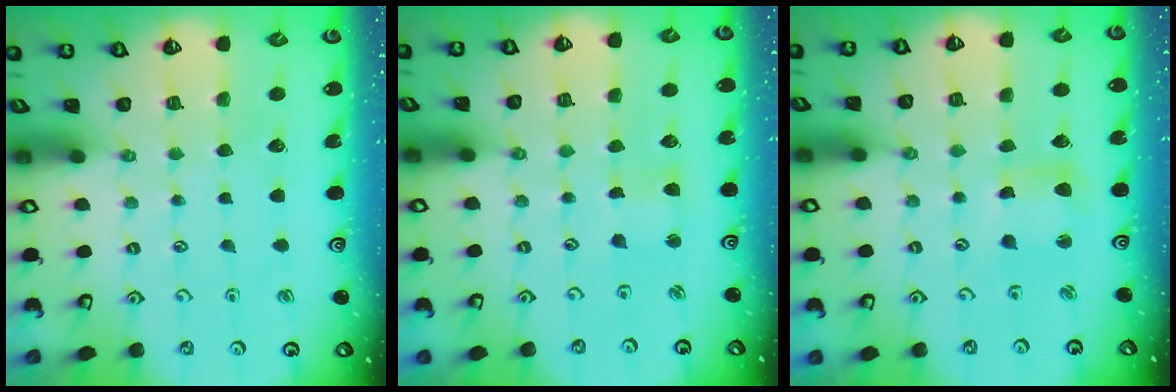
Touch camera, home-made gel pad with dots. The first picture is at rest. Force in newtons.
{"total": 2.8, "press": 2.7, "slide": 0.6}
{"total": 5.6, "press": 5.6, "slide": 0.6}